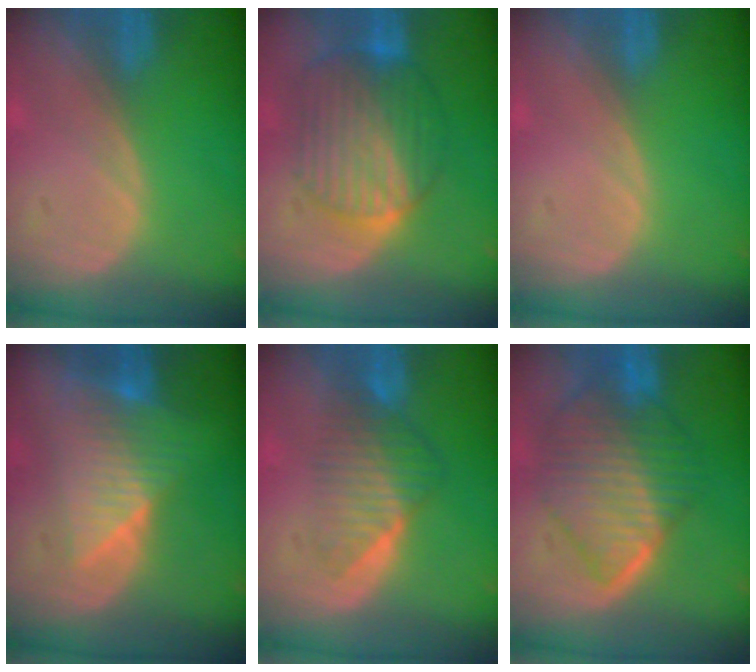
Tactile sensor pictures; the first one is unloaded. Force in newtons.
{"total": 9.3, "press": 9.3, "slide": 0.6}
{"total": 0.0}
{"total": 7.5, "press": 7.3, "slide": 2.0}
{"total": 6.6, "press": 5.8, "slide": 3.2}
{"total": 10.5, "press": 10.4, "slide": 1.0}